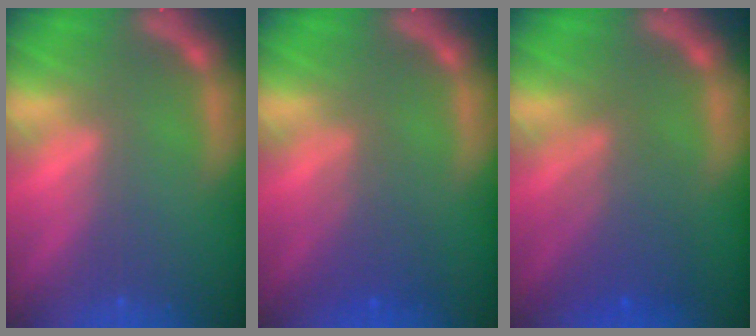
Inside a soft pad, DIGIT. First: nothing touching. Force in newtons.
{"total": 2.9}
{"total": 4.5}